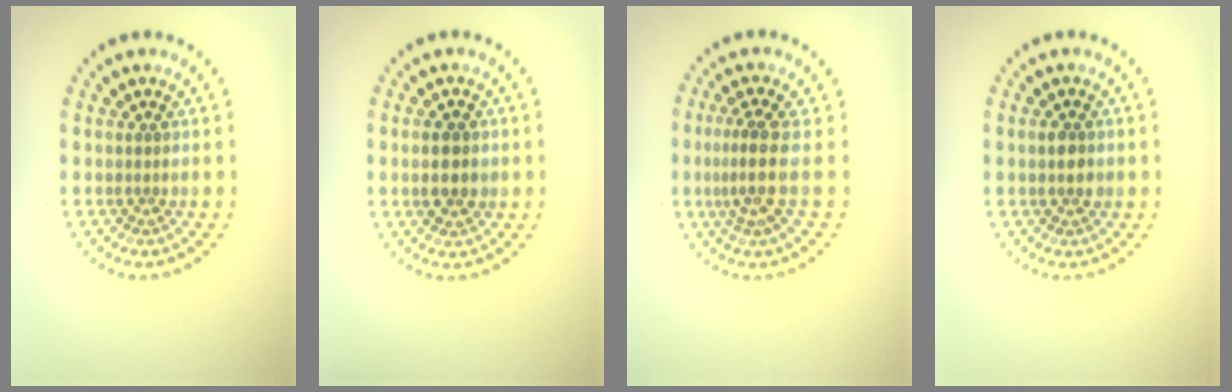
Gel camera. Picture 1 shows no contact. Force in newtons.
{"total": 2.4, "press": 2.4, "slide": 0.1}
{"total": 3.0, "press": 2.1, "slide": 2.1}
{"total": 1.4, "press": 1.4, "slide": 0.2}